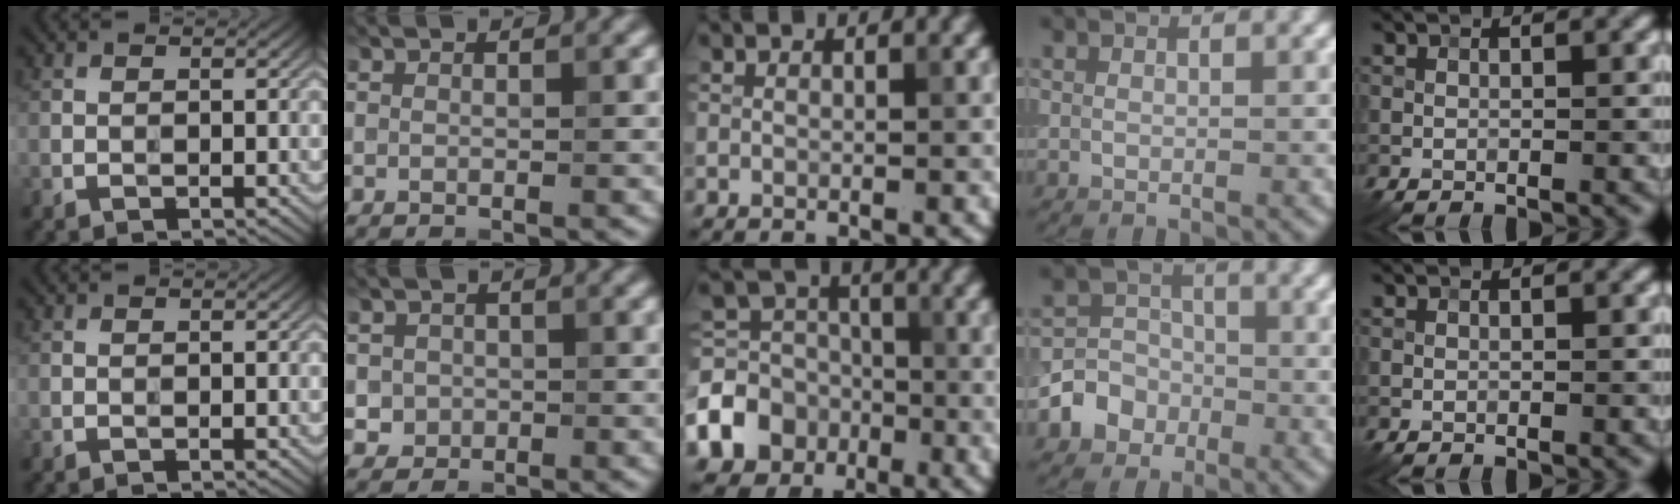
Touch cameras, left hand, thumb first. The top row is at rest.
{"index": {"total": 1.7, "force": [-0.2, 1.7, 0.3], "torque": [0.009, -0.005, -0.001]}, "middle": {"total": 8.4, "force": [-3.5, 7.1, 2.8], "torque": [-0.052, -0.016, -0.083]}, "ring": {"total": 4.1, "force": [-1.7, 3.6, 1.1], "torque": [0.006, 0.002, -0.051]}}